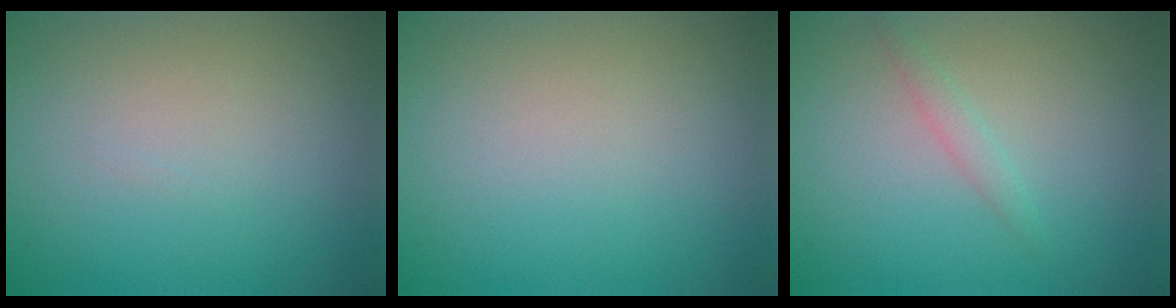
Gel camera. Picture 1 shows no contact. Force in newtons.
{"total": 0.0}
{"total": 1.1, "press": 1.1, "slide": 0.0}